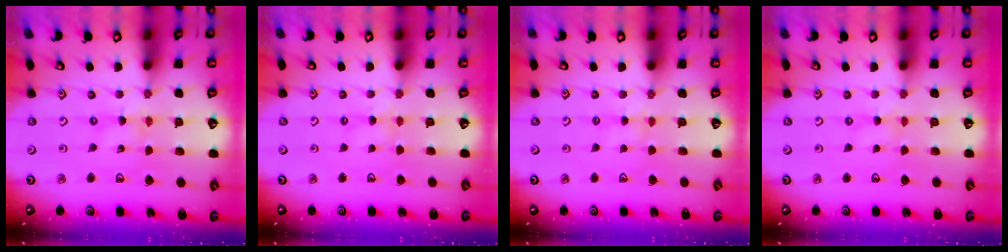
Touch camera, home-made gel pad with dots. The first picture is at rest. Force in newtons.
{"total": 2.3, "press": 2.3, "slide": 0.4}
{"total": 3.1, "press": 3.0, "slide": 0.4}
{"total": 1.6, "press": 1.6, "slide": 0.2}